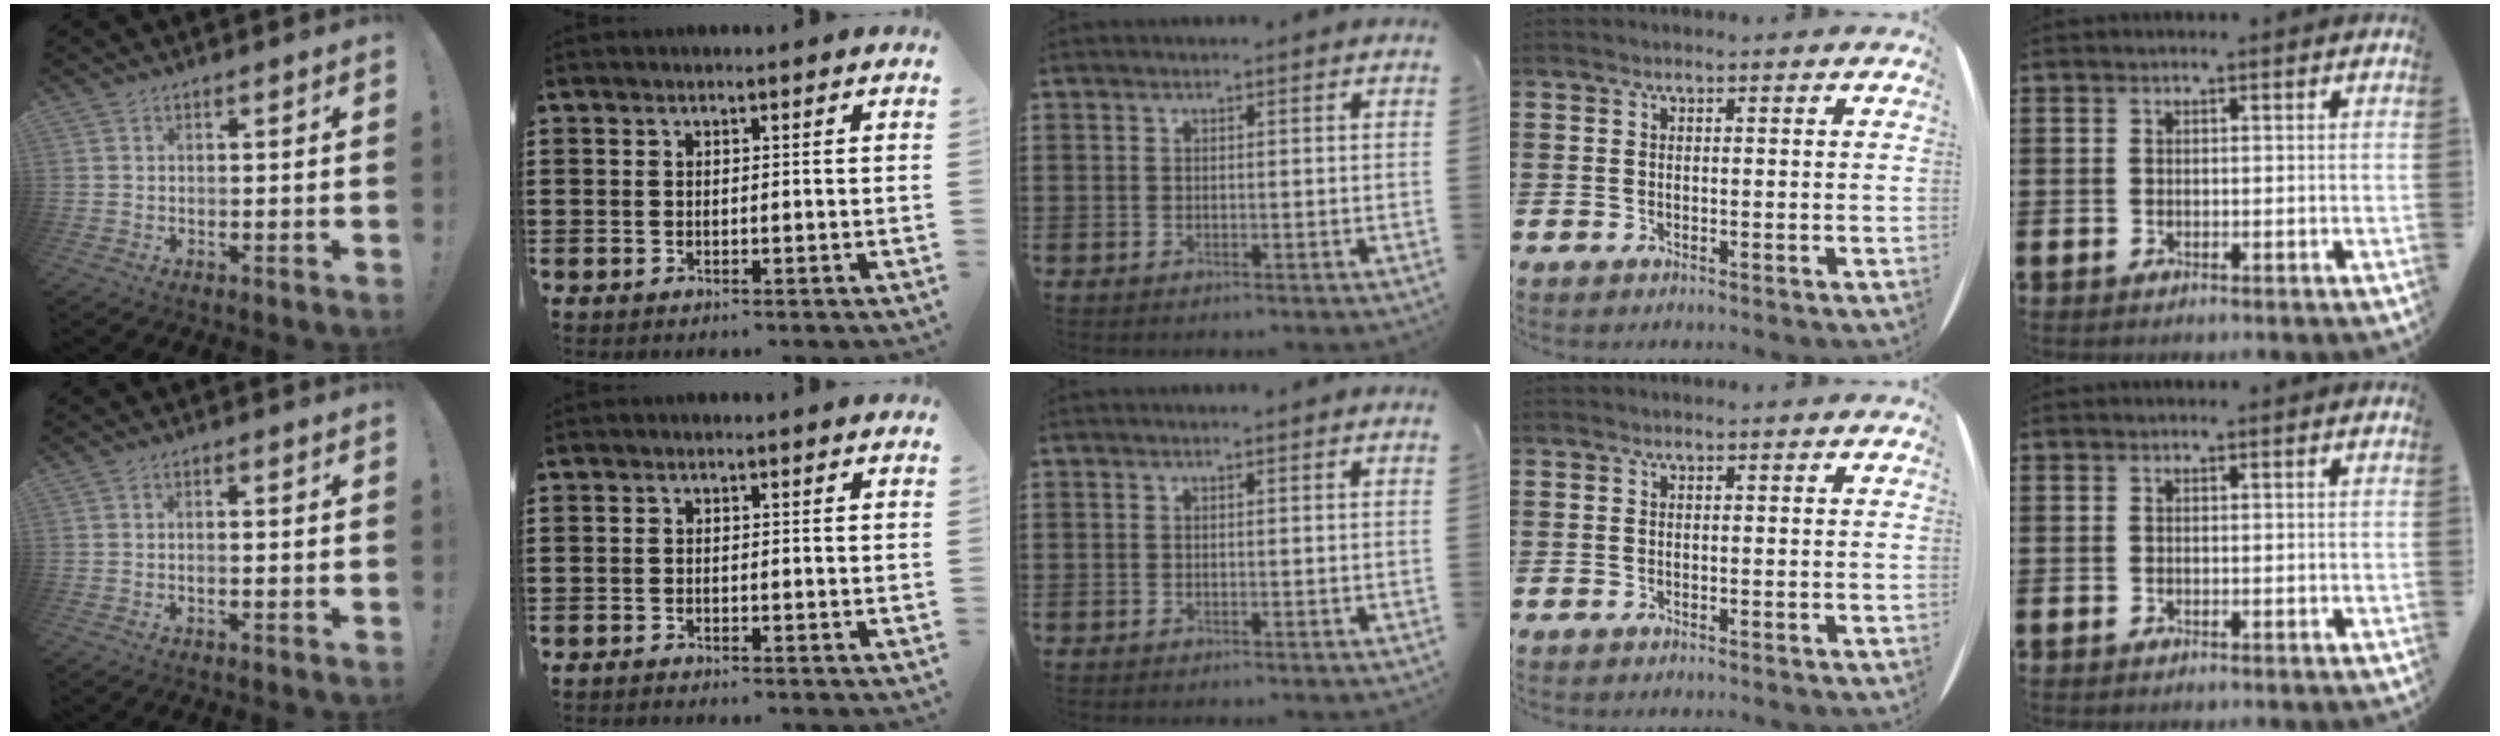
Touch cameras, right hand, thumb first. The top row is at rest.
{"thumb": {"total": 1.2, "force": [-0.8, 0.2, 0.9], "torque": [-0.021, 0.004, -0.013]}, "index": {"total": 0.9, "force": [-0.9, 0.1, -0.1], "torque": [-0.001, 0.001, -0.019]}}